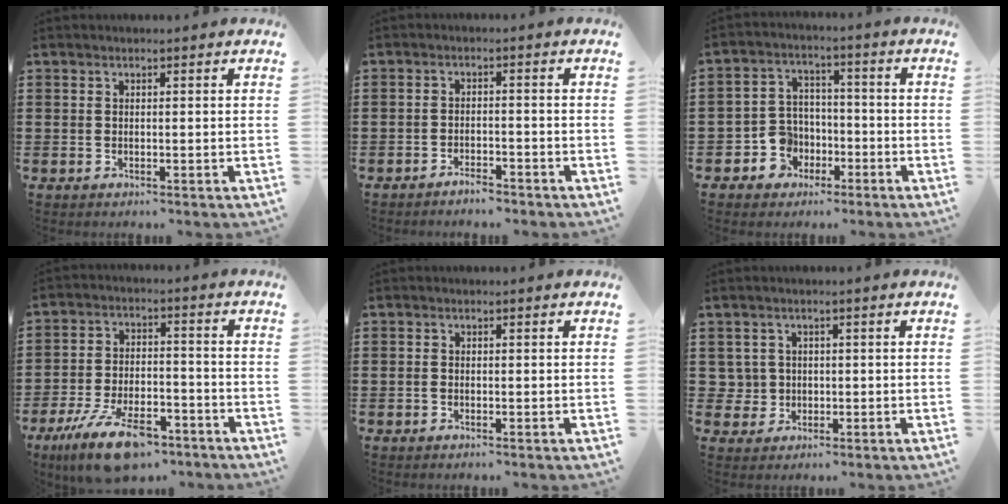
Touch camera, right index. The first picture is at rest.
{"total": 2.3, "force": [-2.3, 0.3, 0.3], "torque": [-0.013, 0.002, -0.047]}
{"total": 5.8, "force": [-2.4, 5.1, 1.3], "torque": [-0.051, 0.012, -0.045]}
{"total": 11.5, "force": [-8.1, 4.0, 7.2], "torque": [-0.147, 0.021, -0.151]}
{"total": 0.6, "force": [-0.3, 0.4, 0.3], "torque": [-0.008, 0.000, -0.007]}
{"total": 2.6, "force": [-0.1, 2.6, 0.3], "torque": [-0.020, 0.008, -0.005]}